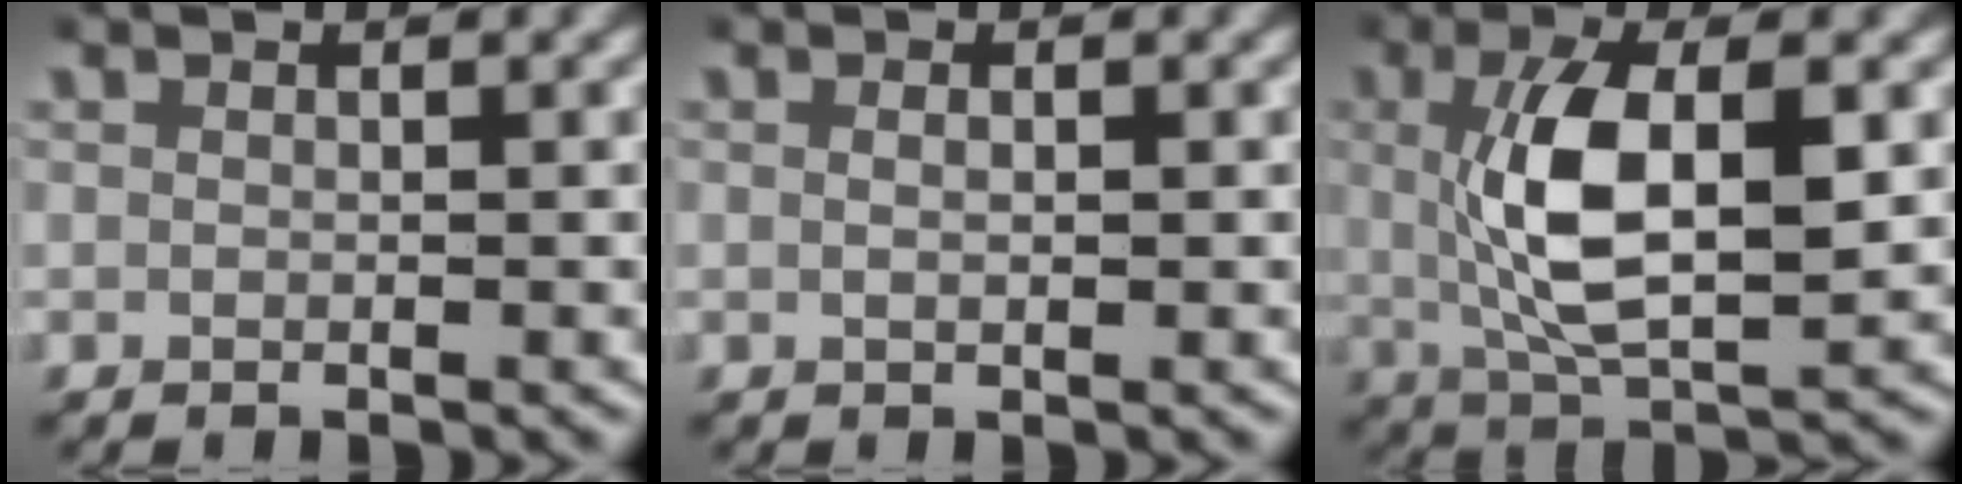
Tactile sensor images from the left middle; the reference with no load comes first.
{"total": 0.7, "force": [0.1, 0.2, 0.6], "torque": [-0.012, -0.002, 0.002]}
{"total": 7.1, "force": [0.7, 2.7, 6.6], "torque": [-0.131, -0.005, 0.017]}